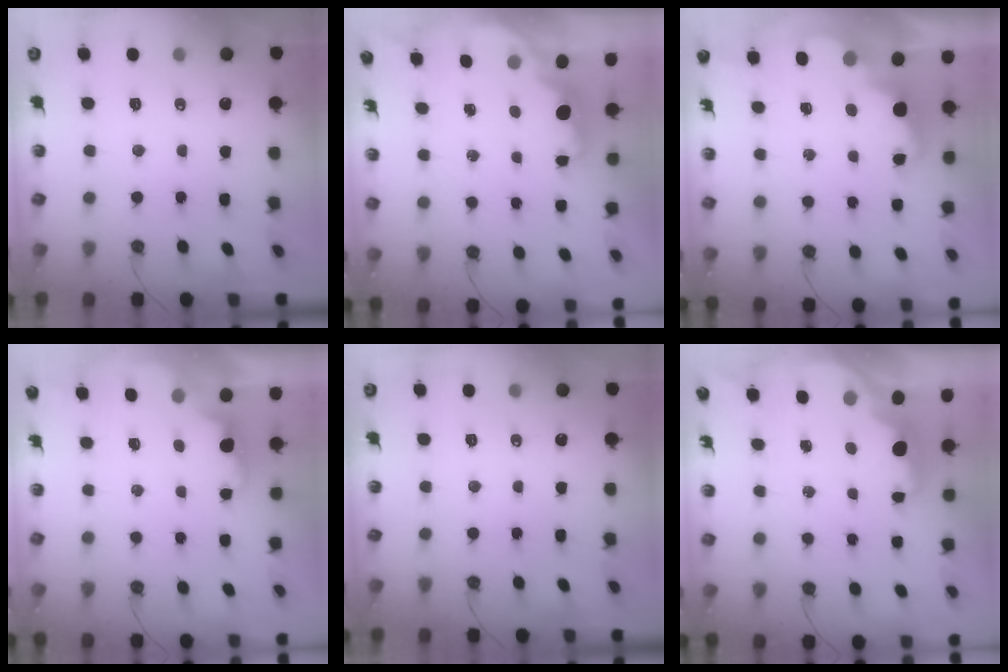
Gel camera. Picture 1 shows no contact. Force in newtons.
{"total": 1.8, "press": 1.6, "slide": 0.7}
{"total": 2.5, "press": 2.5, "slide": 0.6}
{"total": 1.6, "press": 1.3, "slide": 0.8}
{"total": 0.0}
{"total": 2.4, "press": 2.3, "slide": 0.8}